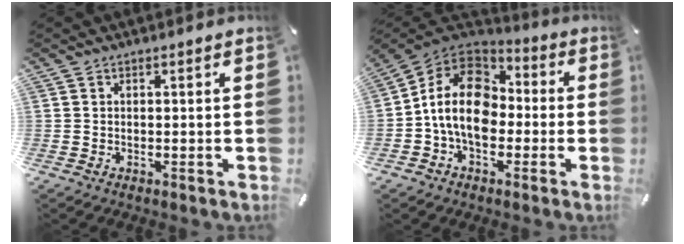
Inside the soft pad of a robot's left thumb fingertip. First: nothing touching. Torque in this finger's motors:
{"motor_torque": [2.14, 2.87, 0.61, -0.08, 0.26]}